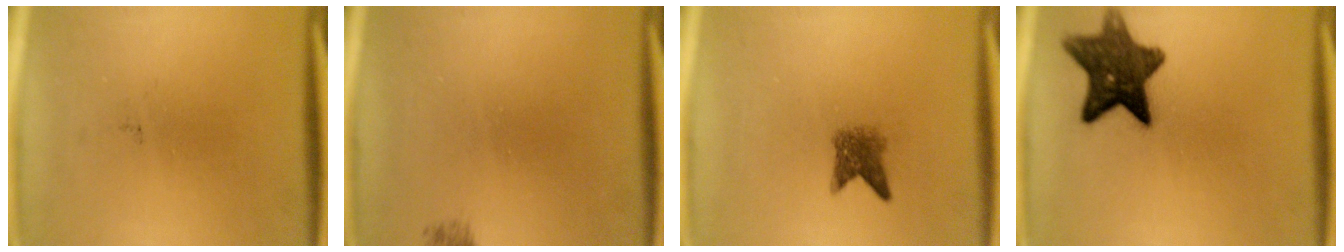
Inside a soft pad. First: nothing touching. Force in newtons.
{"total": 0.7}
{"total": 3.0}
{"total": 11.2}